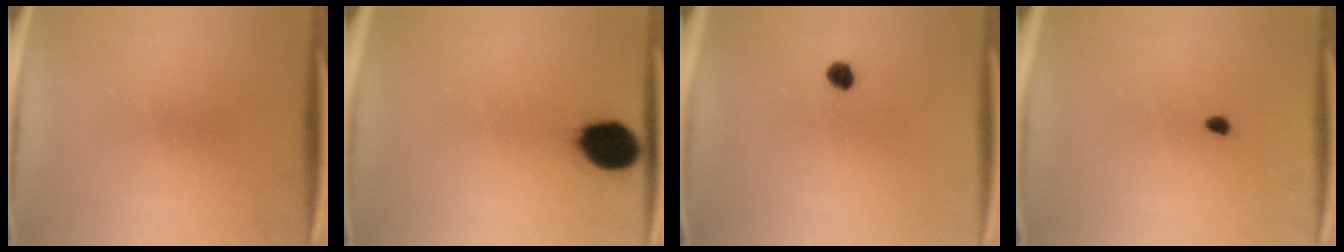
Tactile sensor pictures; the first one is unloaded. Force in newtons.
{"total": 10.4}
{"total": 2.2}
{"total": 0.7}